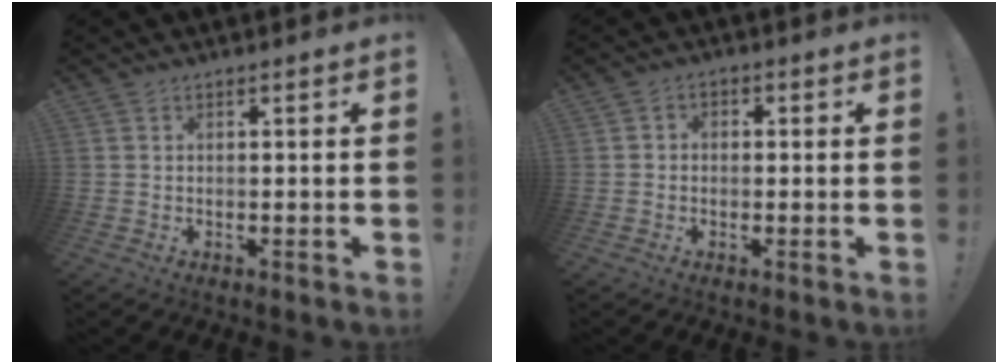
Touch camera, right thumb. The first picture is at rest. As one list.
[{"total": 2.3, "force": [-1.3, 1.6, 1.0], "torque": [-0.015, 0.011, -0.023]}]